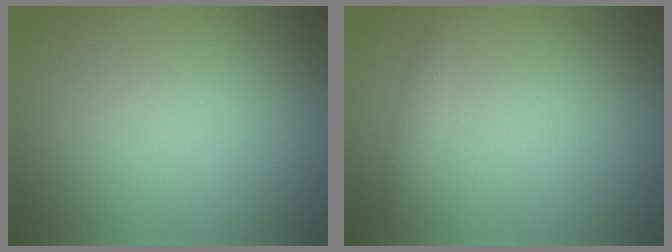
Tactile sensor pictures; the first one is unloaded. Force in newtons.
{"total": 0.8, "press": 0.8, "slide": 0.1}